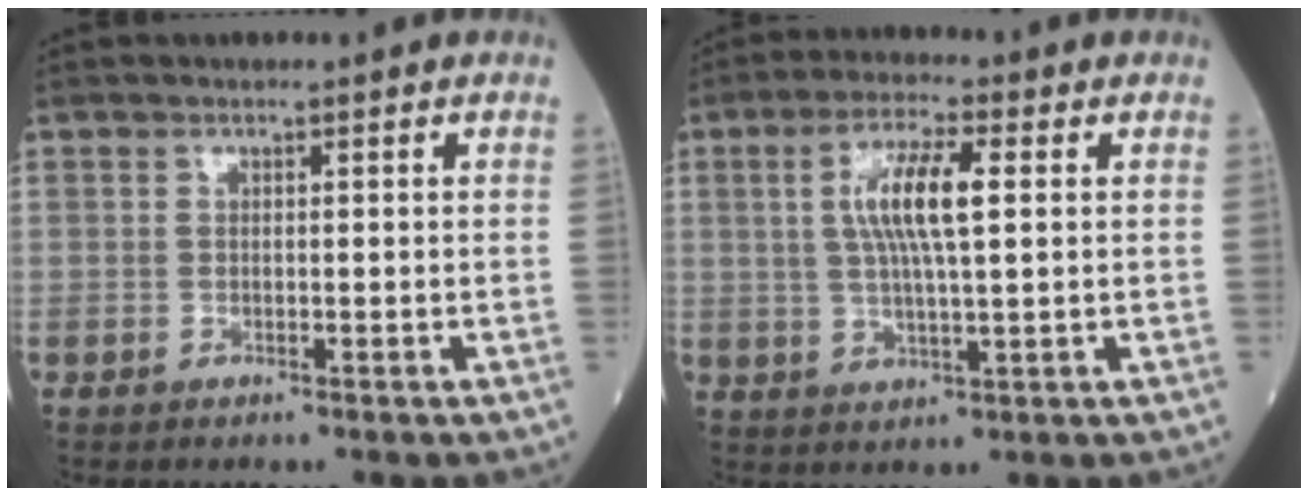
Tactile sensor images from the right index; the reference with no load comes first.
{"total": 8.6, "force": [1.8, 1.3, 8.3], "torque": [-0.167, 0.007, 0.037]}